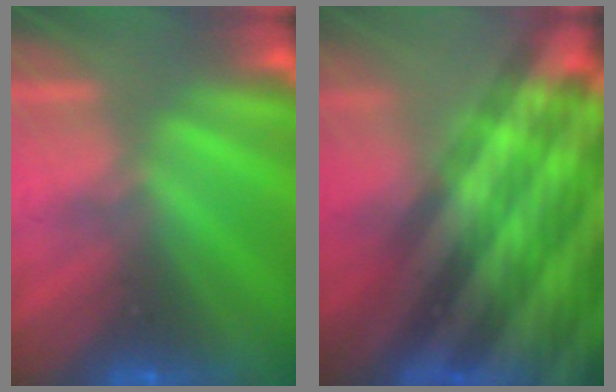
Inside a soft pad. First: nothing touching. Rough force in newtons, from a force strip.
{"total": 6.8}